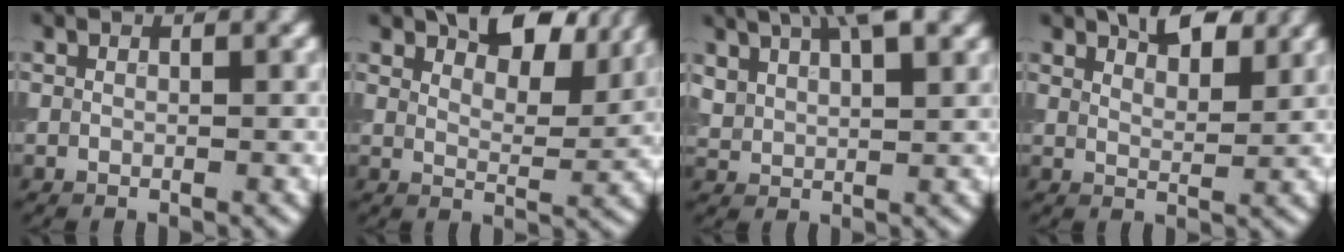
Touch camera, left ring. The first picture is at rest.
{"total": 6.7, "force": [4.9, 3.0, 3.4], "torque": [-0.043, 0.009, 0.074]}
{"total": 6.3, "force": [4.4, 2.3, 4.0], "torque": [-0.082, 0.021, 0.071]}
{"total": 3.1, "force": [2.6, 1.1, 1.3], "torque": [-0.015, 0.006, 0.037]}